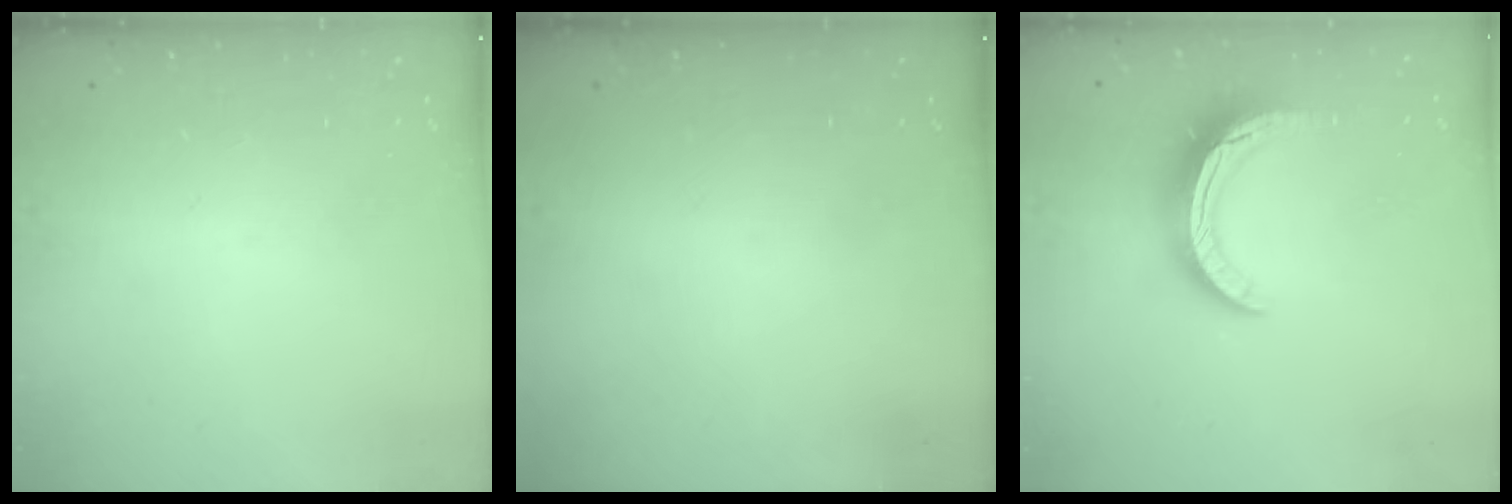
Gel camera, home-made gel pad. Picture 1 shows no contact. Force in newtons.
{"total": 0.0}
{"total": 11.2, "press": 11.2, "slide": 0.7}